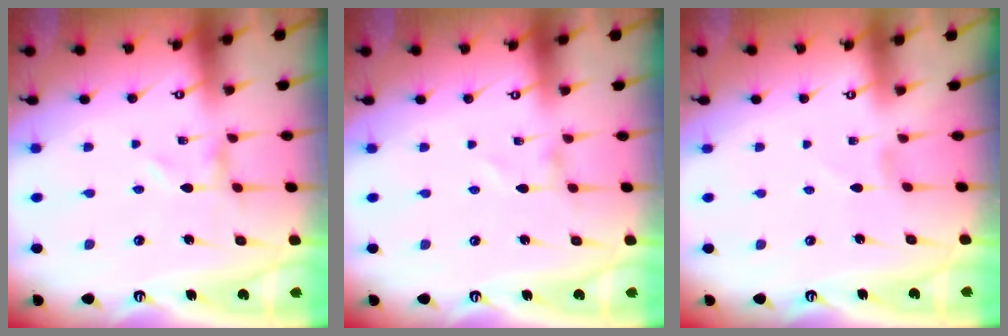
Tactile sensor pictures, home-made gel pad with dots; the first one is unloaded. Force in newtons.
{"total": 1.0, "press": 1.0, "slide": 0.1}
{"total": 0.8, "press": 0.8, "slide": 0.2}